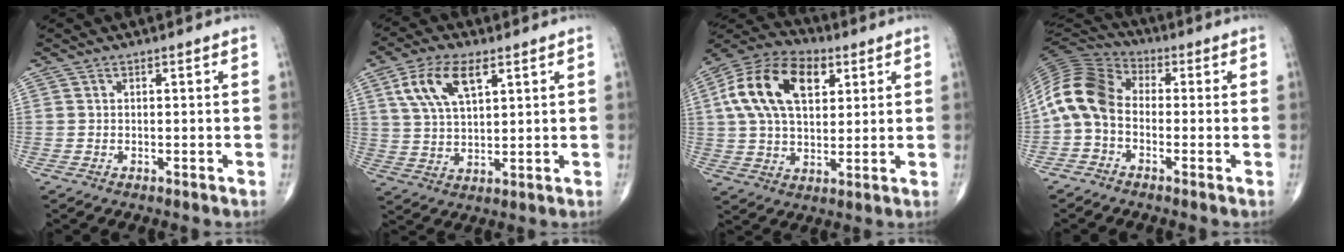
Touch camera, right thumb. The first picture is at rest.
{"total": 10.6, "force": [4.7, 5.0, 8.2], "torque": [-0.159, -0.006, 0.093]}
{"total": 17.8, "force": [5.4, 10.6, 13.2], "torque": [-0.229, 0.008, 0.089]}
{"total": 11.3, "force": [-1.5, 7.7, 8.0], "torque": [-0.156, 0.035, -0.048]}